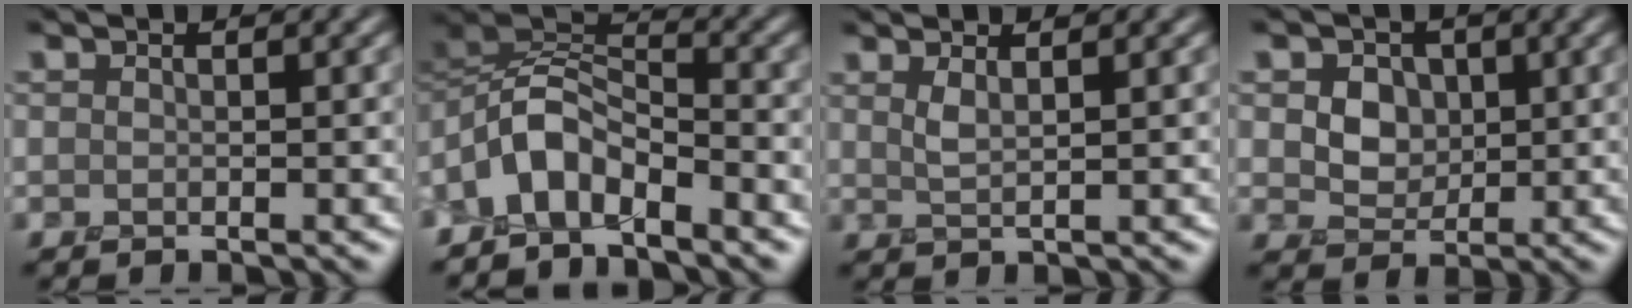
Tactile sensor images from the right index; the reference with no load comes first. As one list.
[{"total": 5.3, "force": [-3.4, 2.1, 3.5], "torque": [-0.064, 0.009, -0.073]}, {"total": 1.4, "force": [1.2, -0.3, 0.7], "torque": [-0.023, -0.001, 0.029]}, {"total": 4.6, "force": [1.6, 3.6, 2.3], "torque": [-0.049, 0.004, 0.031]}]